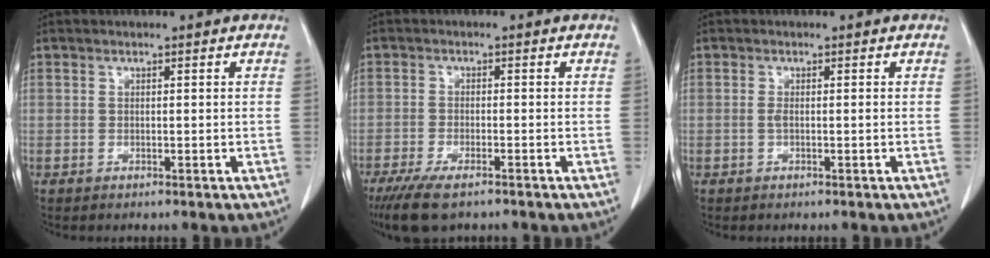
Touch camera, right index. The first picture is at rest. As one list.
[{"total": 7.2, "force": [-5.3, 1.8, 4.5], "torque": [-0.079, -0.016, -0.086]}, {"total": 1.0, "force": [-0.2, 0.1, 1.0], "torque": [-0.021, -0.001, -0.002]}]